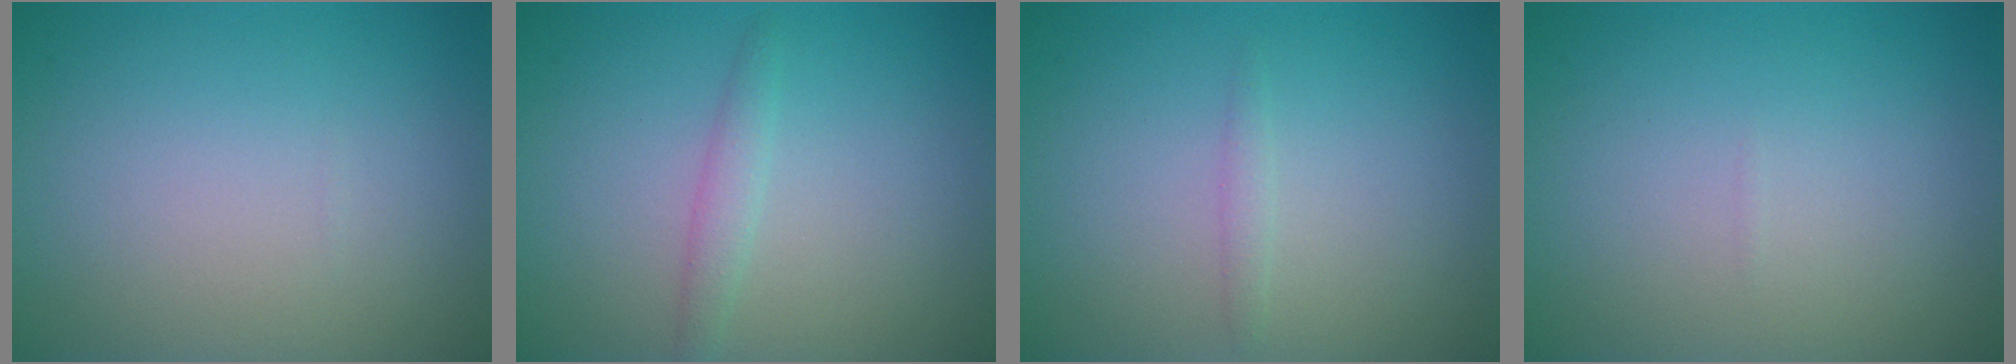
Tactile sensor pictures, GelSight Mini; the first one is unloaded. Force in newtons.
{"total": 1.3, "press": 1.3, "slide": 0.1}
{"total": 0.8, "press": 0.8, "slide": 0.0}
{"total": 0.0}